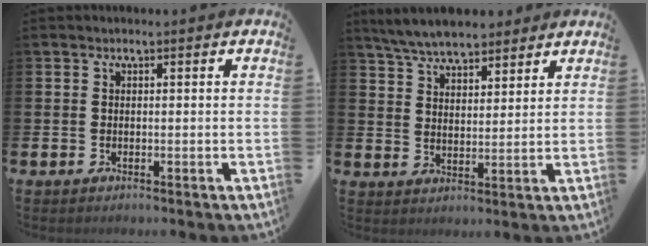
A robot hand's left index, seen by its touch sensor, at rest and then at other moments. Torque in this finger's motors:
{"motor_torque": [1.09, -1.05, 0.29, 0.21]}